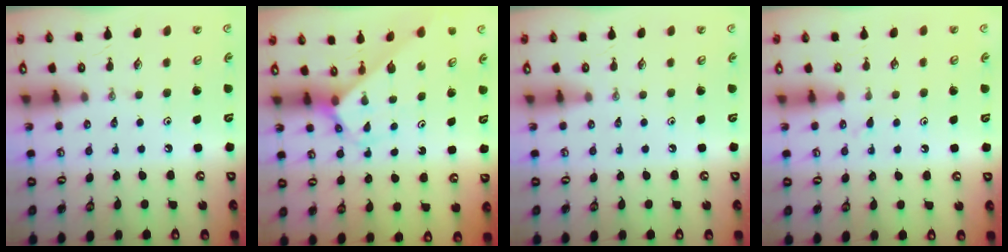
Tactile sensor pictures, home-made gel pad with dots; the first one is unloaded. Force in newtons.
{"total": 3.0, "press": 3.0, "slide": 0.2}
{"total": 0.0}
{"total": 5.5, "press": 5.5, "slide": 0.6}